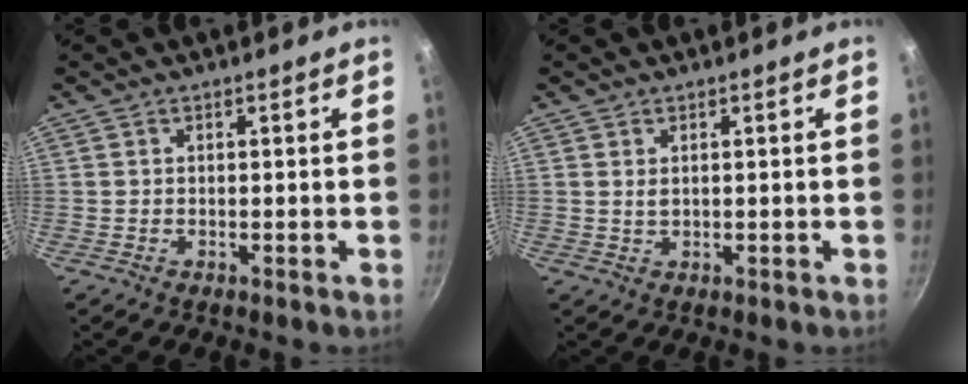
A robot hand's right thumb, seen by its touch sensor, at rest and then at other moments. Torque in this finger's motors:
{"motor_torque": [-0.46, -0.20, 0.16, 0.39, 0.00]}